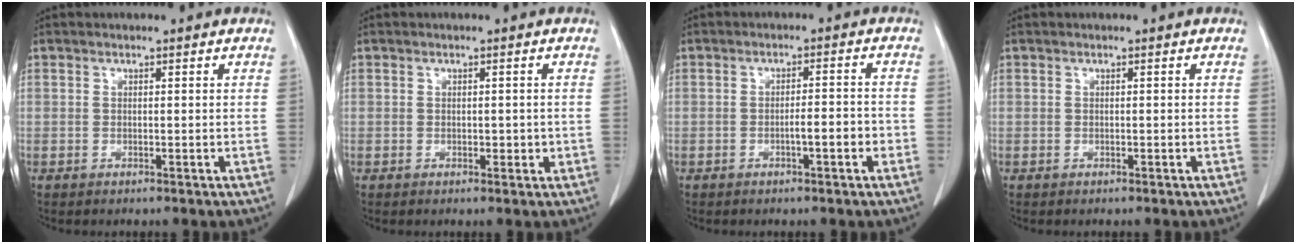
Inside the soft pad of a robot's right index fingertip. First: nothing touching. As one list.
[{"total": 1.6, "force": [0.0, 1.0, 1.2], "torque": [-0.009, 0.001, 0.005]}, {"total": 3.4, "force": [-1.1, 0.6, 3.2], "torque": [-0.045, 0.006, -0.014]}, {"total": 0.0}]